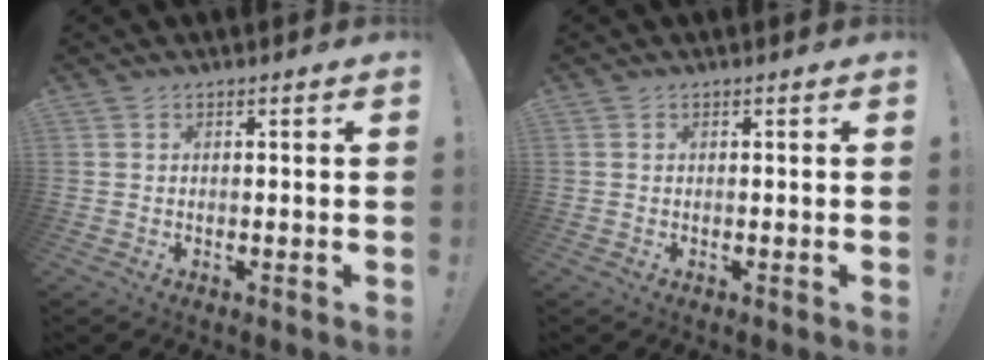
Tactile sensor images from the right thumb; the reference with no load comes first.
{"total": 0.0}